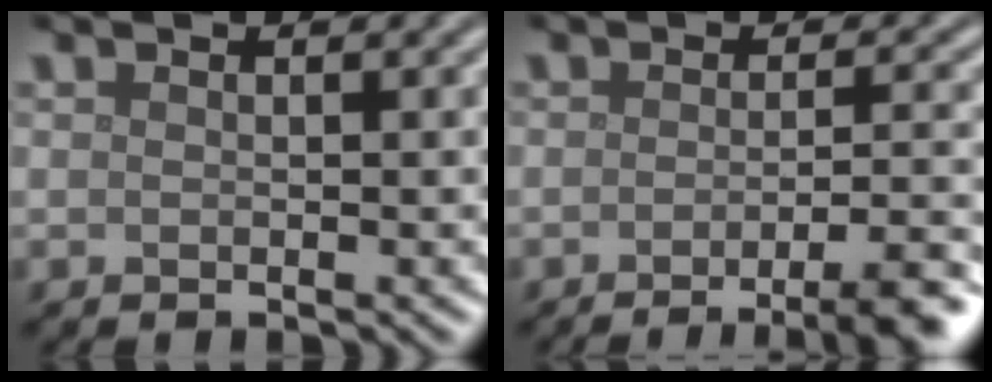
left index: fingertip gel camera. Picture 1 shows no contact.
{"total": 6.1, "force": [-3.3, 1.4, 4.9], "torque": [-0.061, -0.004, -0.047]}